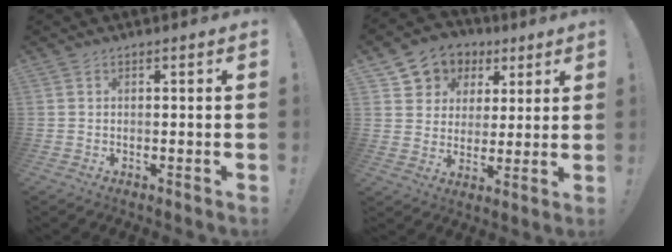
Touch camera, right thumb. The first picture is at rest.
{"total": 8.6, "force": [3.5, 7.6, 1.7], "torque": [-0.025, -0.025, 0.072]}